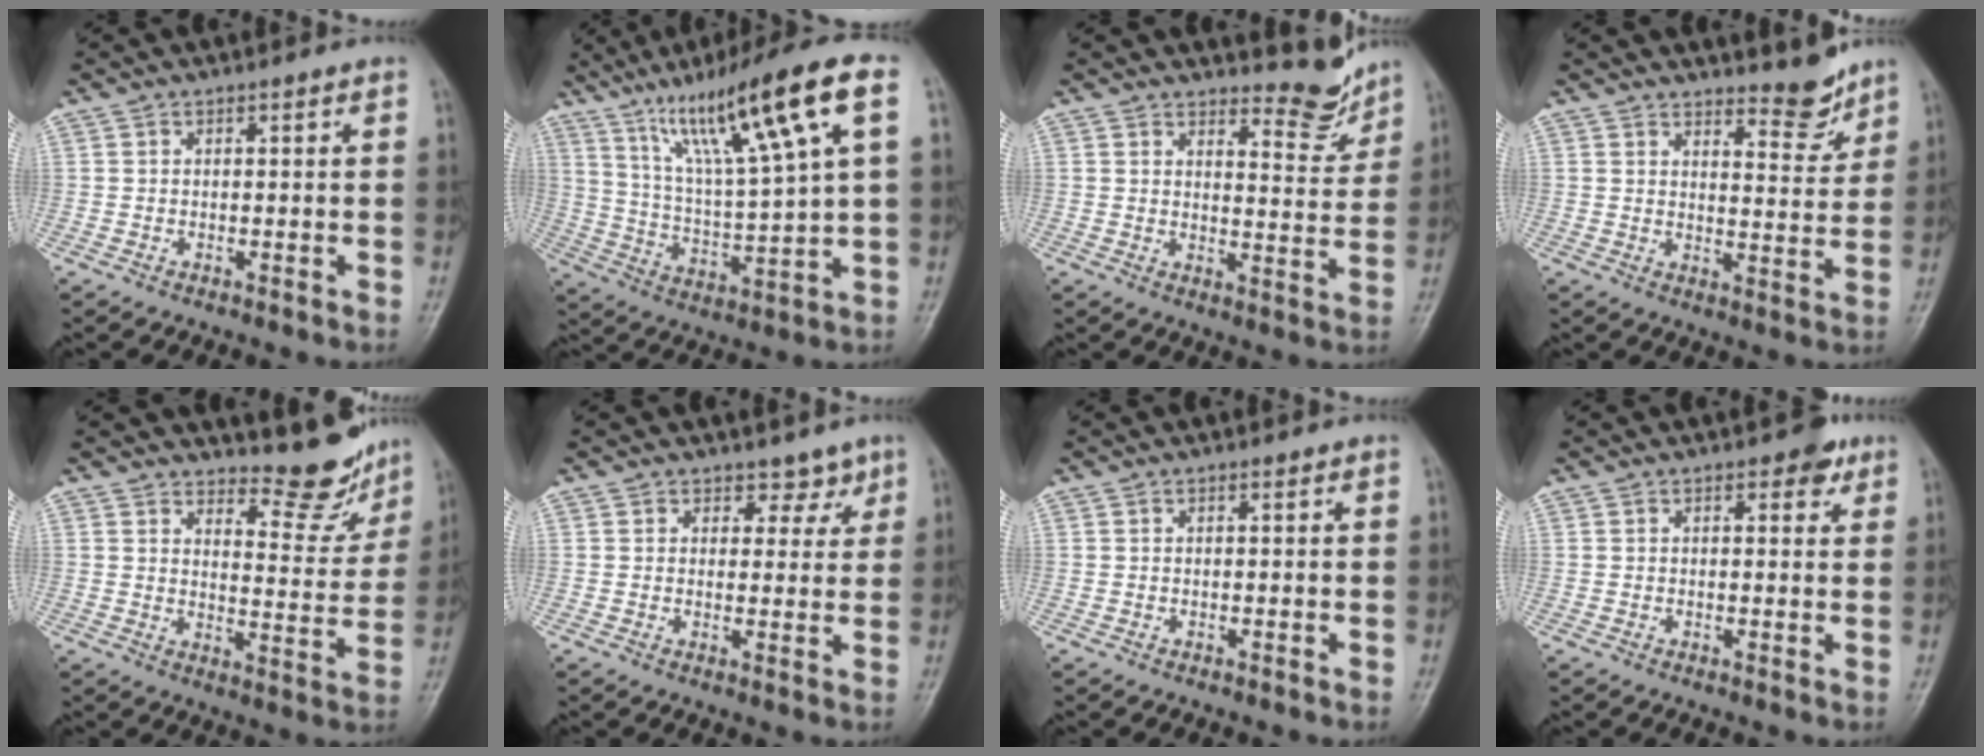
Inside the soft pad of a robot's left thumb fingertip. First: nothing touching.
{"total": 19.5, "force": [9.0, 2.2, 17.1], "torque": [-0.279, -0.013, 0.161]}
{"total": 6.6, "force": [6.0, 2.1, 1.8], "torque": [-0.004, -0.061, 0.084]}
{"total": 6.1, "force": [5.3, 1.8, 2.5], "torque": [-0.014, -0.050, 0.083]}
{"total": 9.7, "force": [8.9, 3.0, 2.6], "torque": [-0.004, -0.083, 0.120]}
{"total": 3.6, "force": [2.4, 2.5, 0.8], "torque": [0.023, -0.013, 0.031]}
{"total": 0.0}
{"total": 2.9, "force": [1.6, 1.7, 1.8], "torque": [-0.004, -0.004, 0.016]}